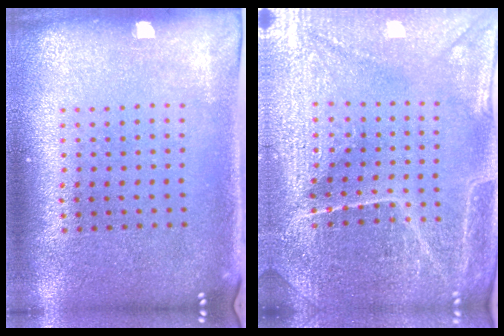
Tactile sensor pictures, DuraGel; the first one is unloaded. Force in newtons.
{"total": 4.3, "press": 4.2, "slide": 1.1}